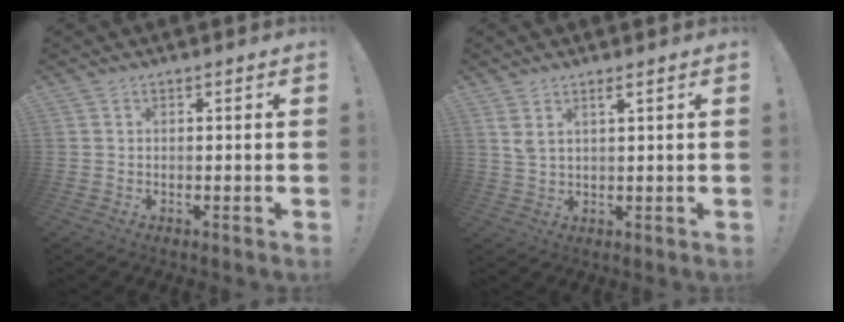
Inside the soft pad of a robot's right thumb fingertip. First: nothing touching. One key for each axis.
{"total": 3.5, "fx": 2.2, "fy": 0.8, "fz": 2.6, "tx": -0.063, "ty": -0.004, "tz": 0.040}